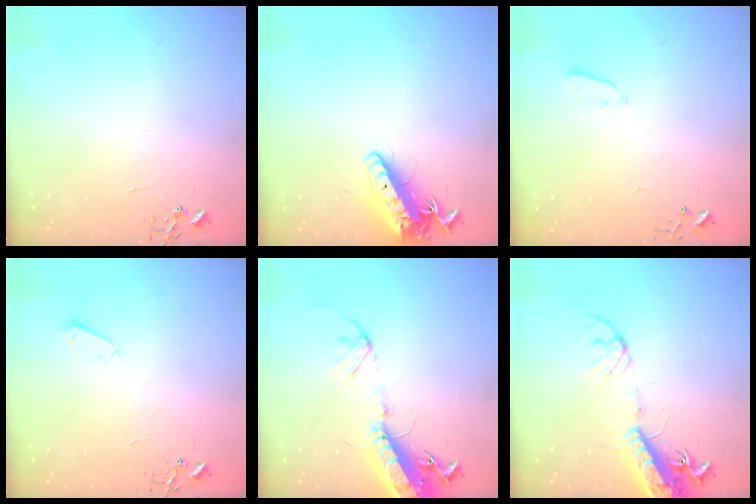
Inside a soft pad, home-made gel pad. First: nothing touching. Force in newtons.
{"total": 14.5, "press": 14.2, "slide": 2.8}
{"total": 3.6, "press": 3.6, "slide": 0.2}
{"total": 3.3, "press": 3.2, "slide": 0.7}
{"total": 17.4, "press": 16.9, "slide": 4.1}
{"total": 16.1, "press": 15.7, "slide": 3.6}